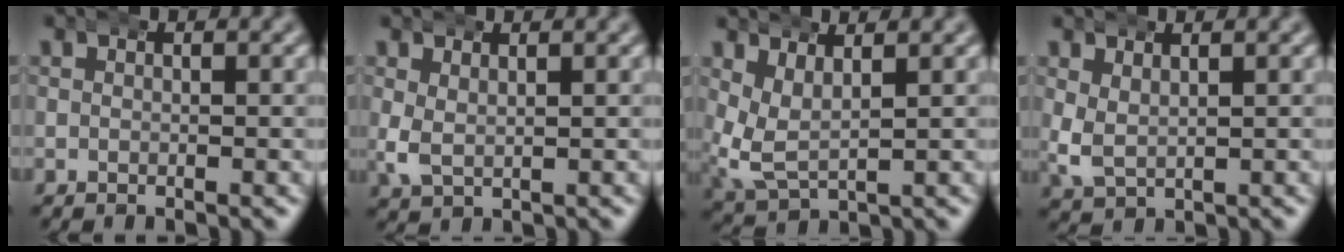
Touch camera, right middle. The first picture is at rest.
{"total": 1.5, "force": [0.7, 0.8, 1.1], "torque": [-0.036, -0.013, 0.024]}
{"total": 4.5, "force": [1.5, 3.2, 2.8], "torque": [-0.090, -0.023, 0.038]}
{"total": 2.0, "force": [0.9, 1.3, 1.2], "torque": [-0.044, -0.017, 0.033]}